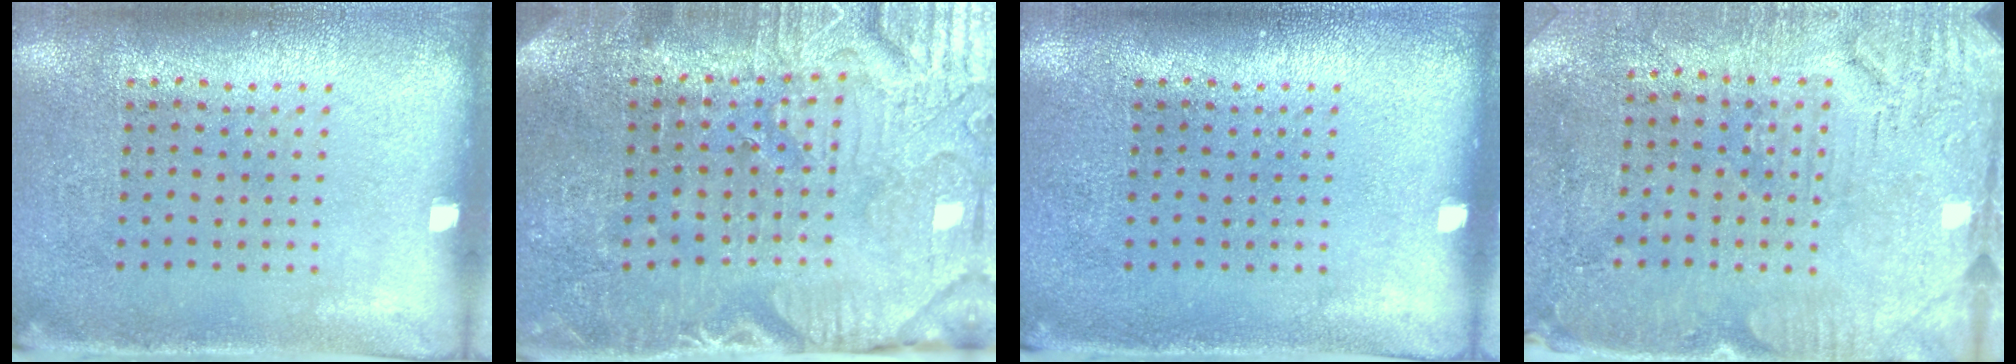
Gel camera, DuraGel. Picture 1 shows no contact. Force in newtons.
{"total": 4.0, "press": 3.9, "slide": 0.8}
{"total": 0.0}
{"total": 3.0, "press": 2.9, "slide": 1.0}